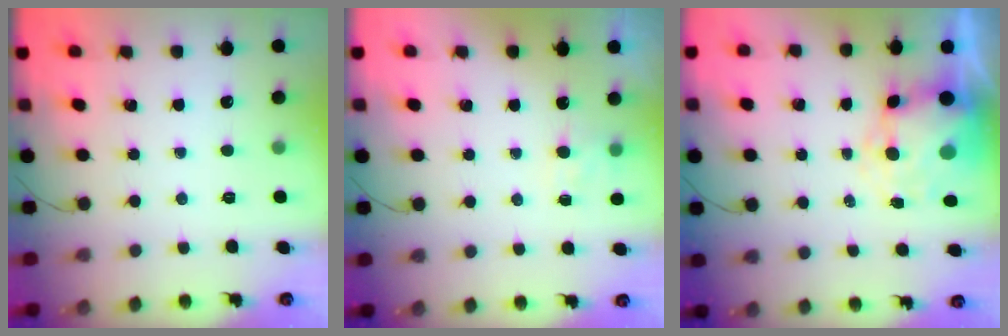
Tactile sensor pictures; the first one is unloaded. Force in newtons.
{"total": 3.2, "press": 3.0, "slide": 1.2}
{"total": 9.1, "press": 8.9, "slide": 1.9}